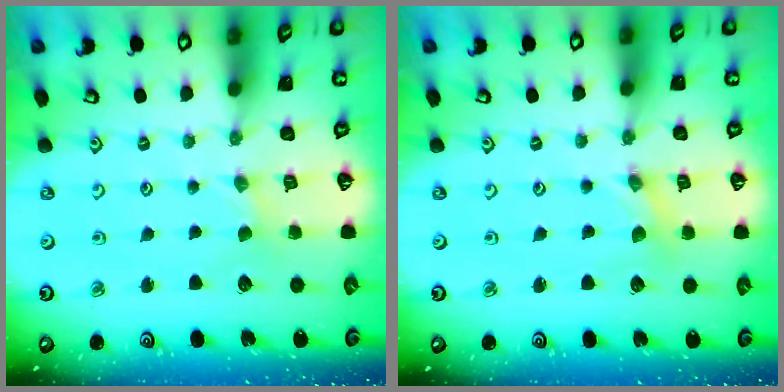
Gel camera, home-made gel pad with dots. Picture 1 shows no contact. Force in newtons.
{"total": 0.8, "press": 0.8, "slide": 0.1}